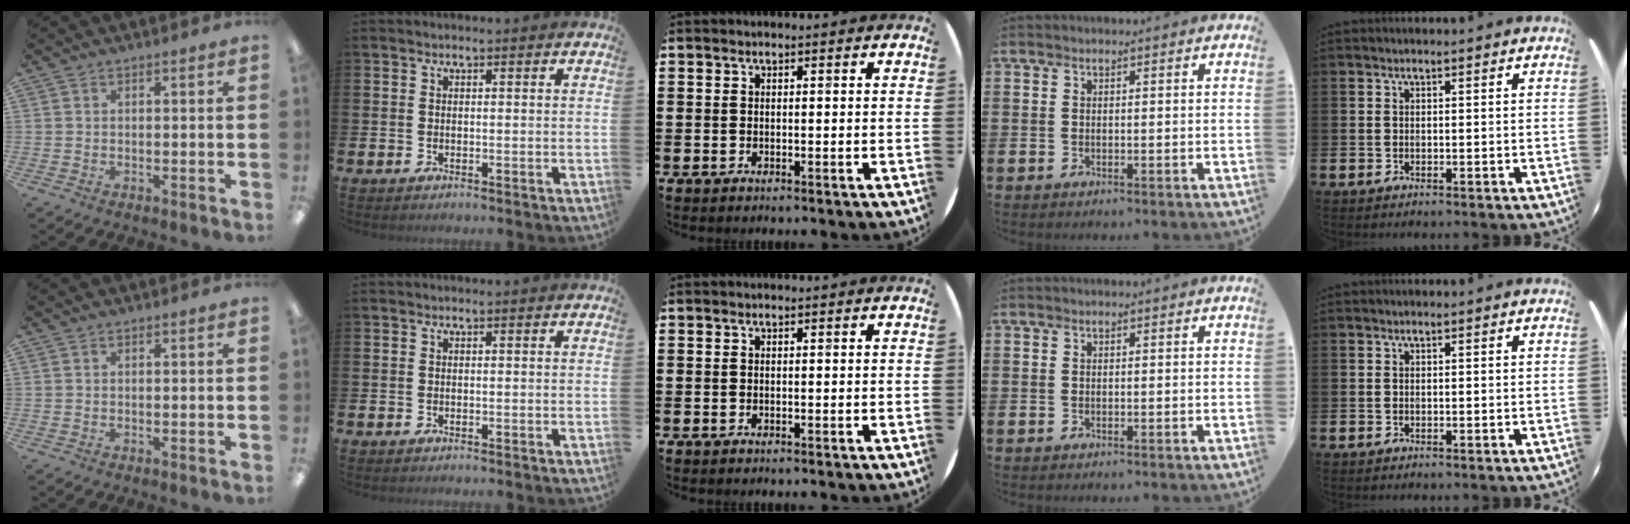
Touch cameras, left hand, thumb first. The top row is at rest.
{}